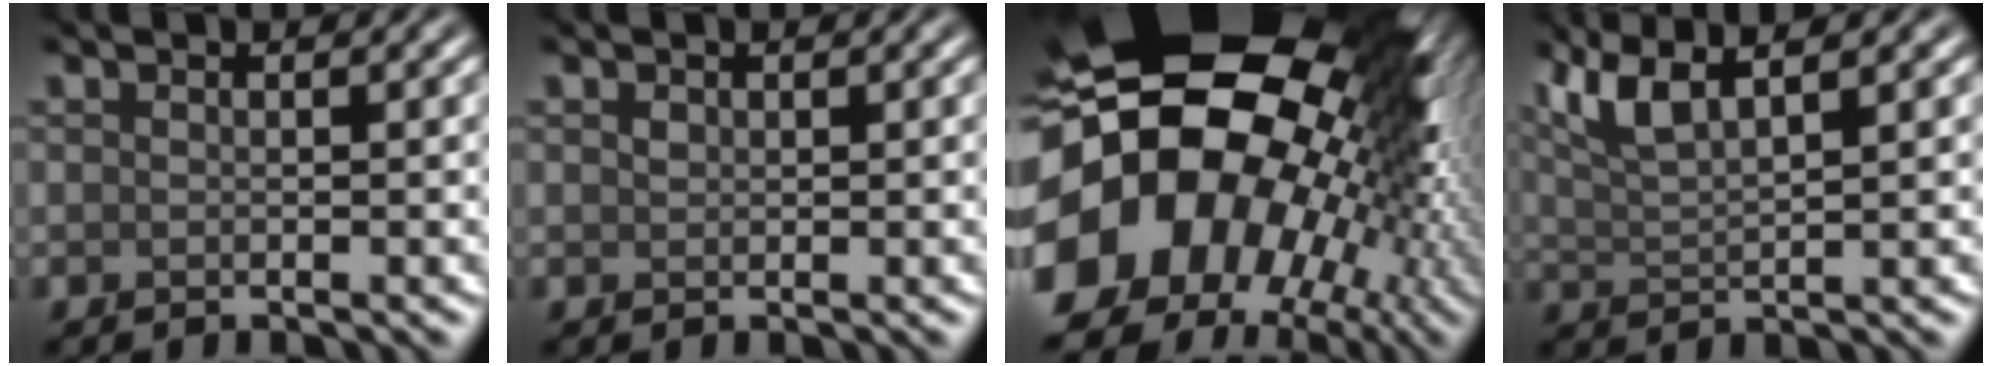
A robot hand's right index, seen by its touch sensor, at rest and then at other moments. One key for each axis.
{"total": 0.6, "fx": 0.3, "fy": 0.4, "fz": 0.3, "tx": -0.009, "ty": 0.000, "tz": 0.004}
{"total": 20.4, "fx": -0.9, "fy": 15.0, "fz": 13.9, "tx": -0.259, "ty": -0.015, "tz": 0.005}
{"total": 4.6, "fx": 2.7, "fy": 1.2, "fz": 3.5, "tx": -0.071, "ty": 0.016, "tz": 0.051}